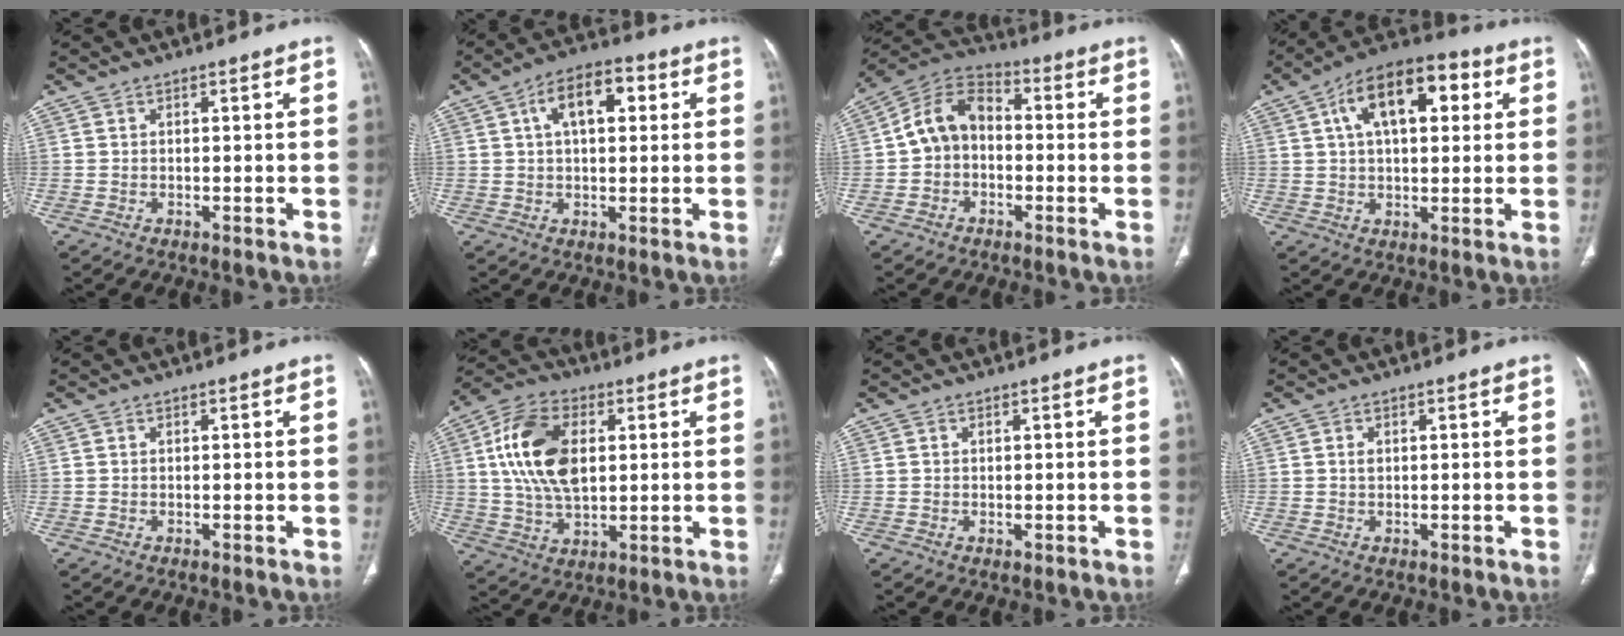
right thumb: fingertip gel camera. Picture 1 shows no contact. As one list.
[{"total": 9.8, "force": [2.9, 5.2, 7.8], "torque": [-0.112, 0.018, 0.040]}, {"total": 10.0, "force": [-0.6, 7.6, 6.5], "torque": [-0.099, 0.036, -0.029]}, {"total": 15.3, "force": [4.8, 7.9, 12.2], "torque": [-0.173, 0.023, 0.070]}, {"total": 0.0}, {"total": 15.5, "force": [2.9, 9.3, 12.1], "torque": [-0.224, 0.005, 0.052]}, {"total": 0.7, "force": [-0.1, 0.4, 0.5], "torque": [-0.010, -0.002, 0.001]}, {"total": 1.0, "force": [0.2, 0.7, 0.7], "torque": [-0.013, 0.000, 0.004]}]